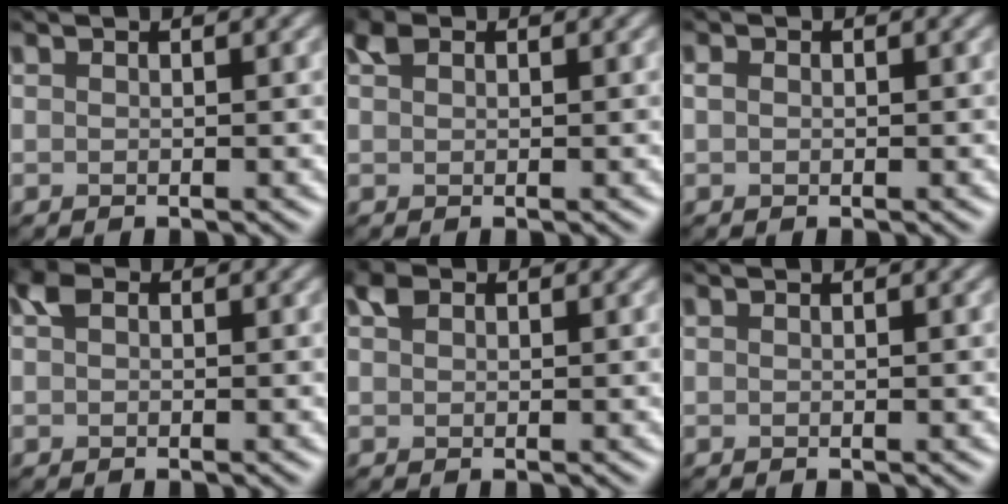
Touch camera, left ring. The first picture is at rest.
{"total": 1.3, "force": [0.4, 1.0, 0.7], "torque": [-0.016, 0.004, 0.004]}
{"total": 0.7, "force": [-0.3, 0.5, 0.2], "torque": [-0.003, -0.001, -0.010]}
{"total": 1.9, "force": [0.1, 1.4, 1.2], "torque": [-0.024, 0.005, -0.006]}
{"total": 1.4, "force": [0.3, 1.2, 0.7], "torque": [-0.016, 0.003, -0.001]}
{"total": 0.0}